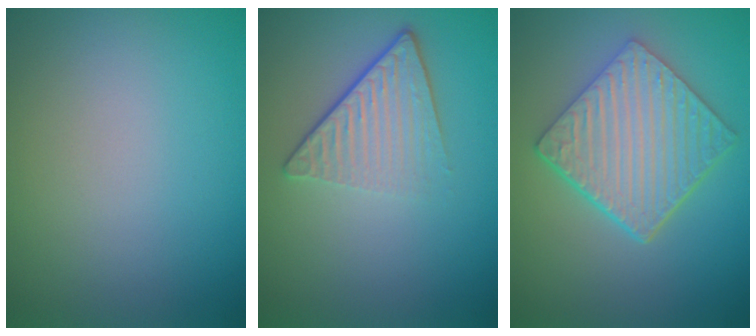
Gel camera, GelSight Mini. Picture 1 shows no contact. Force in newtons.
{"total": 4.6, "press": 2.9, "slide": 3.6}
{"total": 6.1, "press": 4.6, "slide": 4.0}